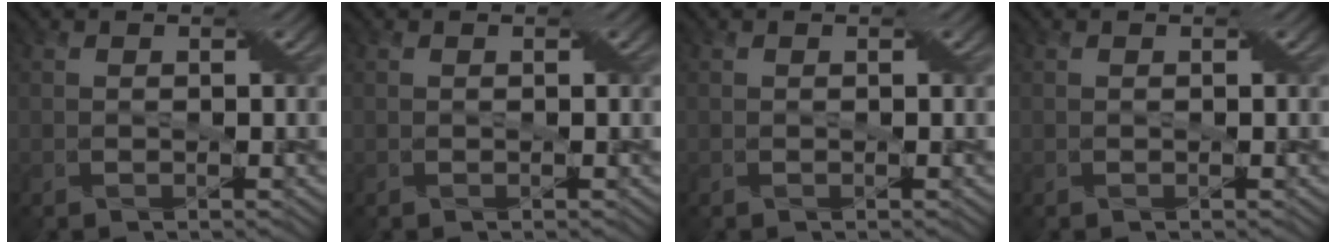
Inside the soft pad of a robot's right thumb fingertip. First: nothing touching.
{"total": 0.0}
{"total": 0.0}
{"total": 0.0}